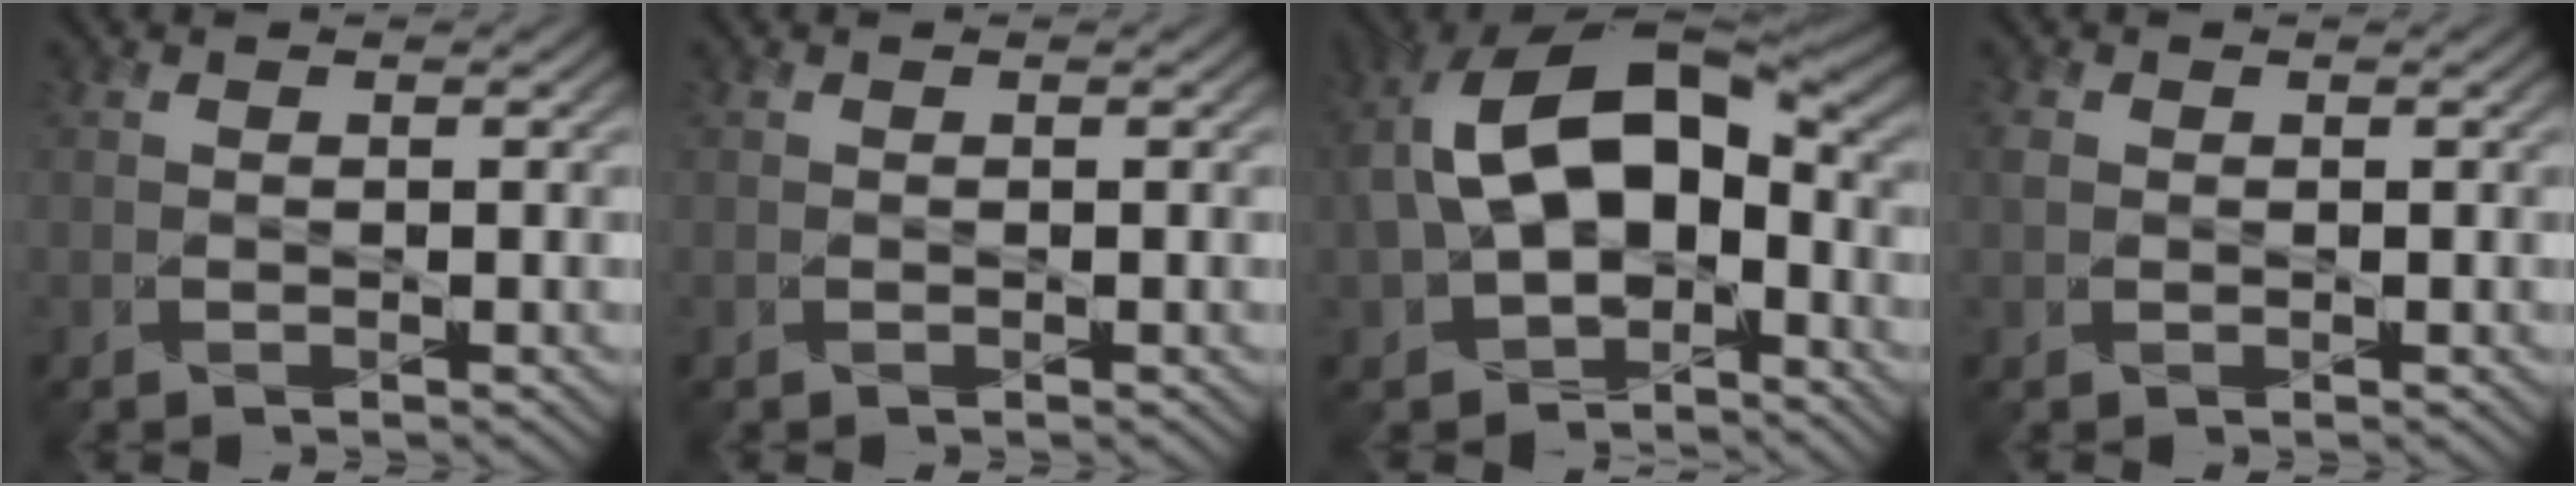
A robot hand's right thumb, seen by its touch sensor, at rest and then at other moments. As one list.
[{"total": 0.0}, {"total": 17.0, "force": [-1.2, 10.5, 13.3], "torque": [-0.255, 0.005, -0.021]}, {"total": 1.0, "force": [0.1, 0.9, 0.5], "torque": [-0.016, 0.004, 0.003]}]